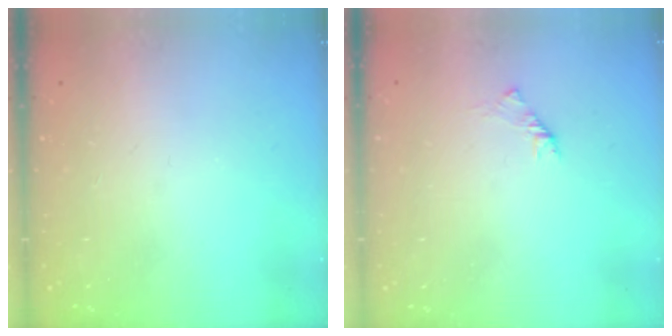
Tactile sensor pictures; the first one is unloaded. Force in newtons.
{"total": 1.6, "press": 1.4, "slide": 0.6}